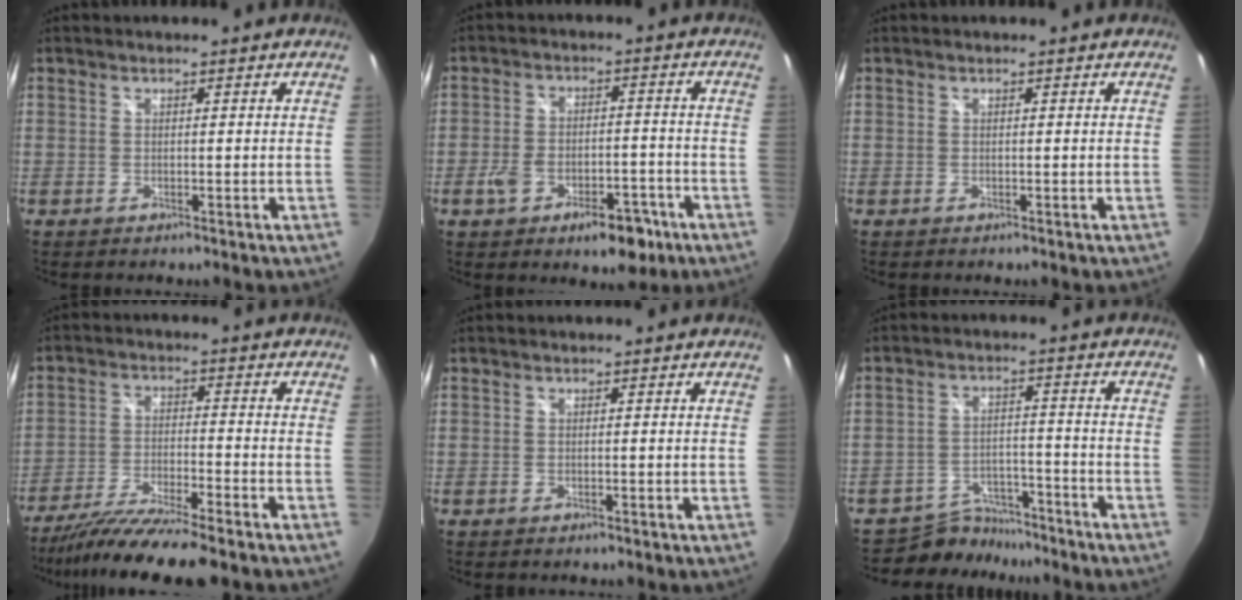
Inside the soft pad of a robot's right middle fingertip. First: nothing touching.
{"total": 11.0, "force": [-5.9, 5.6, 7.4], "torque": [-0.142, -0.002, -0.086]}
{"total": 0.0}
{"total": 11.7, "force": [-10.1, -0.6, 5.8], "torque": [-0.125, -0.029, -0.179]}
{"total": 0.0}
{"total": 7.2, "force": [-6.5, 3.0, 0.0], "torque": [-0.017, 0.013, -0.104]}